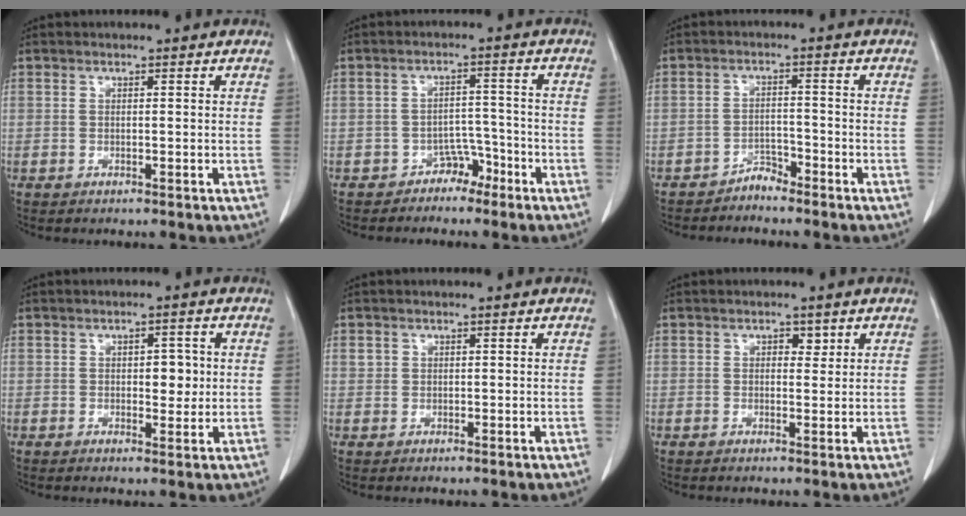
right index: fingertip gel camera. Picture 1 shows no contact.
{"total": 3.4, "force": [-2.7, 2.0, 0.8], "torque": [-0.005, 0.011, -0.042]}
{"total": 2.4, "force": [-2.3, 0.5, 0.2], "torque": [0.004, -0.001, -0.040]}
{"total": 3.3, "force": [0.3, 1.9, 2.8], "torque": [-0.030, 0.001, 0.006]}
{"total": 1.0, "force": [0.4, 0.9, 0.1], "torque": [0.008, 0.006, 0.004]}
{"total": 1.7, "force": [0.7, 1.1, 1.0], "torque": [-0.011, 0.001, 0.009]}